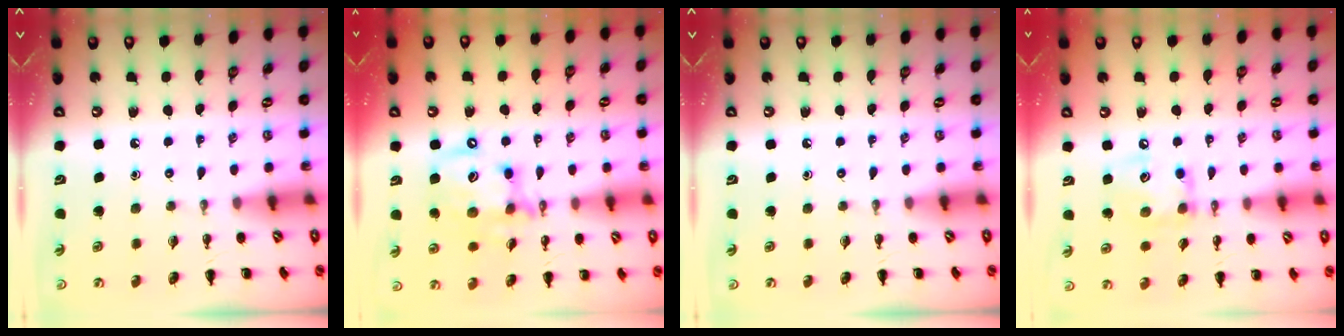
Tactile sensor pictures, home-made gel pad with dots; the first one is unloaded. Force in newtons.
{"total": 13.4, "press": 13.1, "slide": 3.2}
{"total": 0.0}
{"total": 10.1, "press": 10.1, "slide": 0.6}